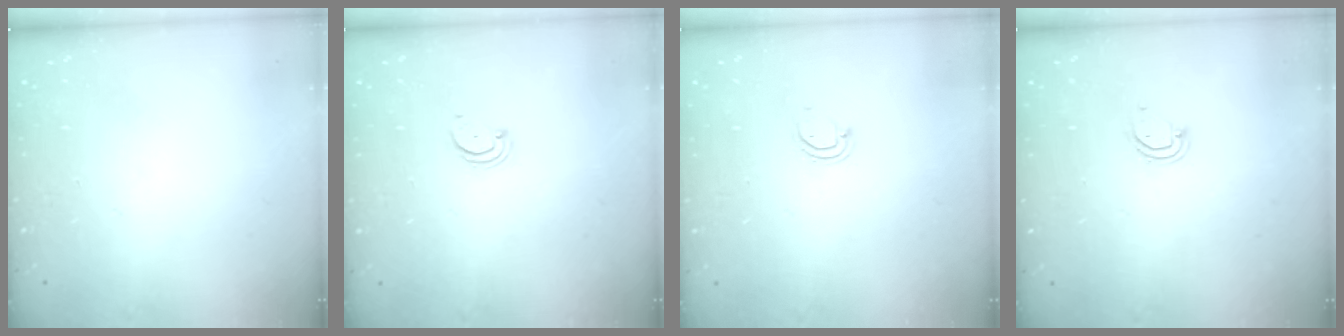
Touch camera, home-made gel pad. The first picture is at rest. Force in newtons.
{"total": 2.2, "press": 2.2, "slide": 0.2}
{"total": 3.6, "press": 3.5, "slide": 0.4}
{"total": 3.1, "press": 3.1, "slide": 0.2}